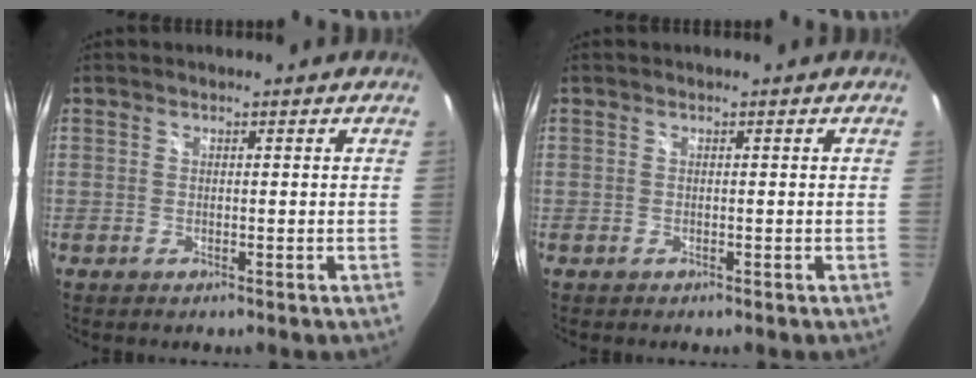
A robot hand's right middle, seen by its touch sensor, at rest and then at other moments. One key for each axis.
{"total": 0.0}